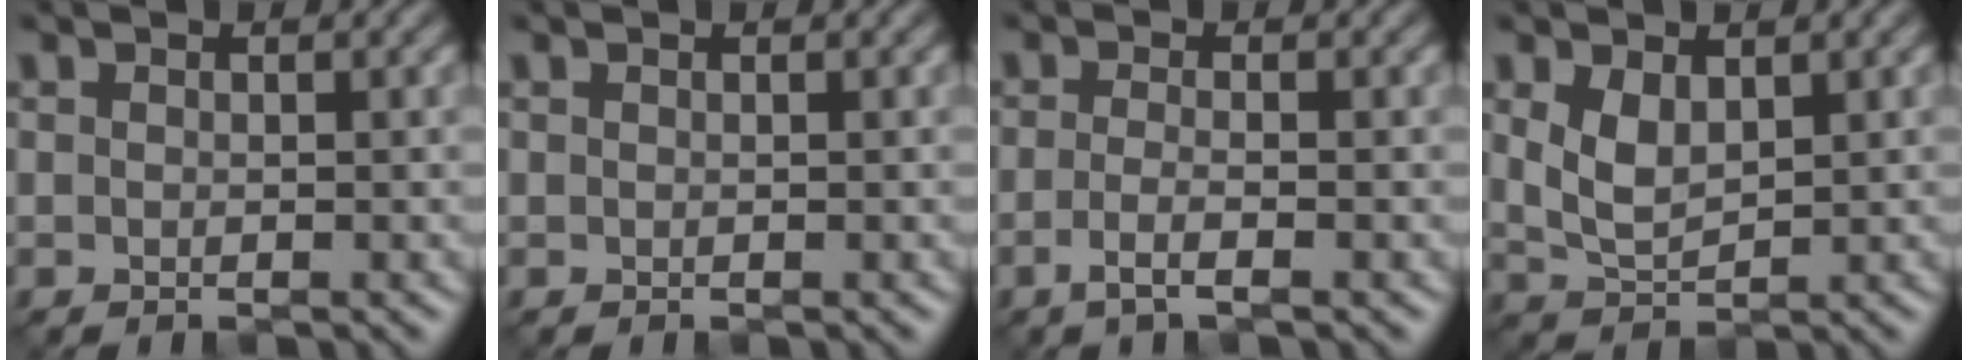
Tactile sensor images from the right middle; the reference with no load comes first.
{"total": 0.0}
{"total": 2.2, "force": [-1.0, 0.6, 1.9], "torque": [-0.037, -0.002, -0.027]}
{"total": 3.1, "force": [1.1, 1.8, 2.2], "torque": [-0.054, -0.003, 0.030]}